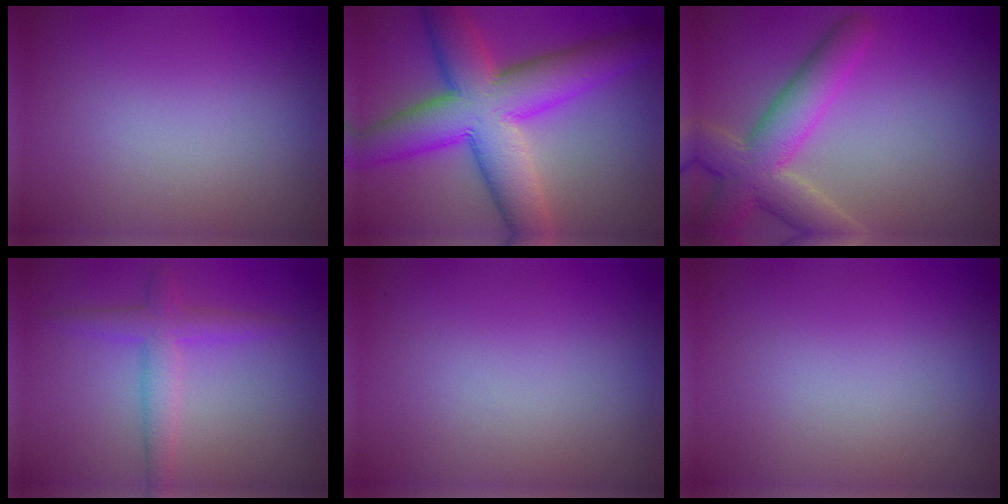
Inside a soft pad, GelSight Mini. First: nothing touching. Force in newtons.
{"total": 11.0, "press": 11.0, "slide": 0.2}
{"total": 6.5, "press": 6.5, "slide": 0.4}
{"total": 2.8, "press": 2.8, "slide": 0.1}
{"total": 0.0}
{"total": 0.0}